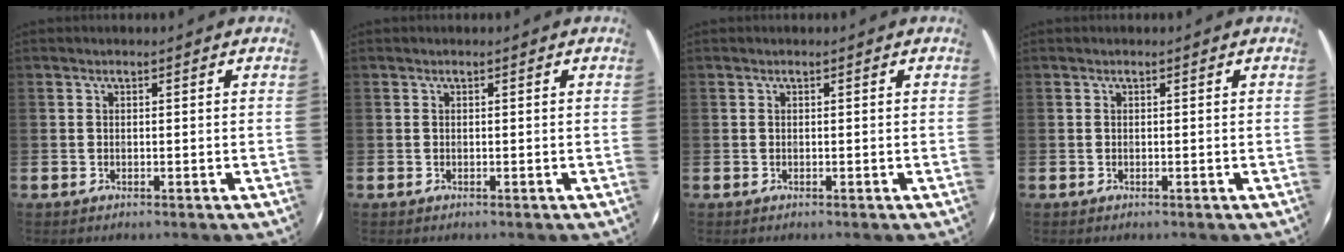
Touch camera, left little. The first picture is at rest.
{"total": 0.0}
{"total": 0.0}
{"total": 0.0}